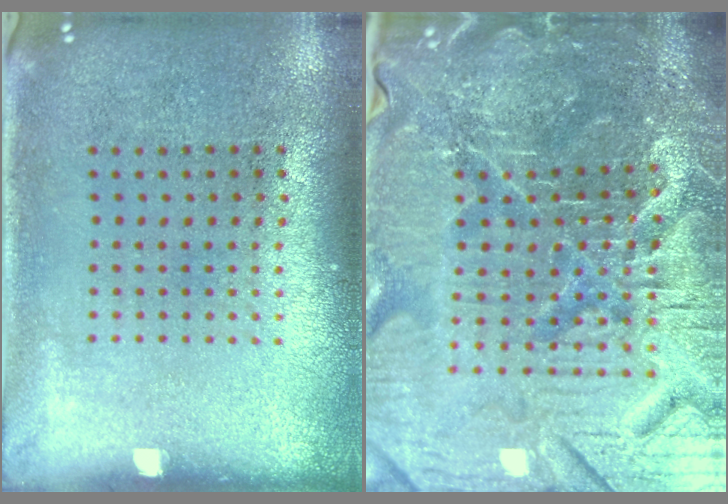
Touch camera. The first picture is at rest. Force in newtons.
{"total": 6.5, "press": 5.9, "slide": 2.7}